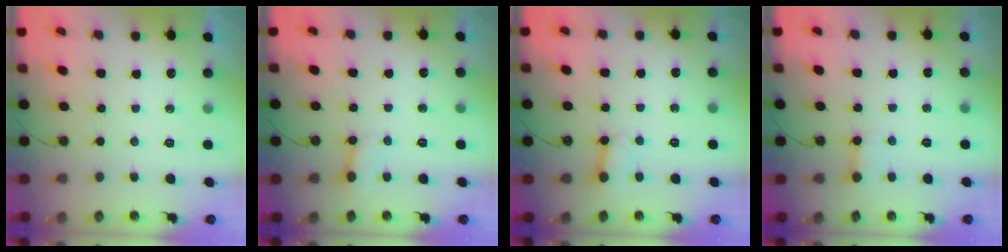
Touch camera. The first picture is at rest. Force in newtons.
{"total": 3.0, "press": 2.9, "slide": 0.4}
{"total": 3.4, "press": 3.4, "slide": 0.3}
{"total": 2.8, "press": 2.8, "slide": 0.5}